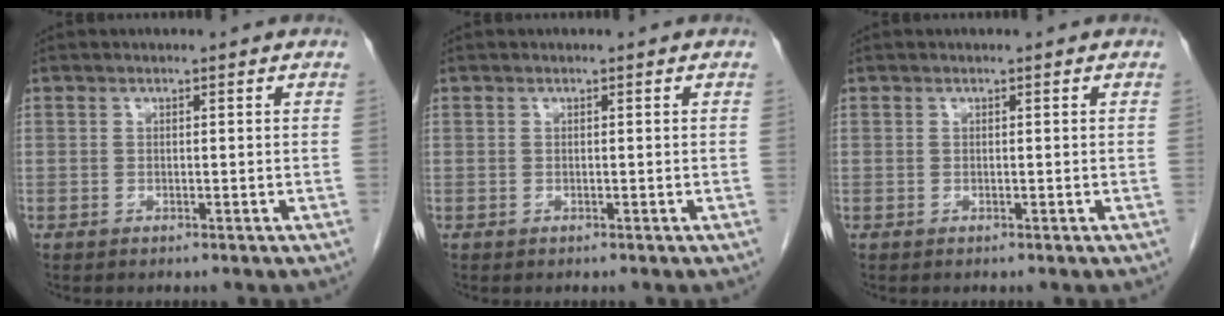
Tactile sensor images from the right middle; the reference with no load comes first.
{"total": 0.0}
{"total": 0.0}